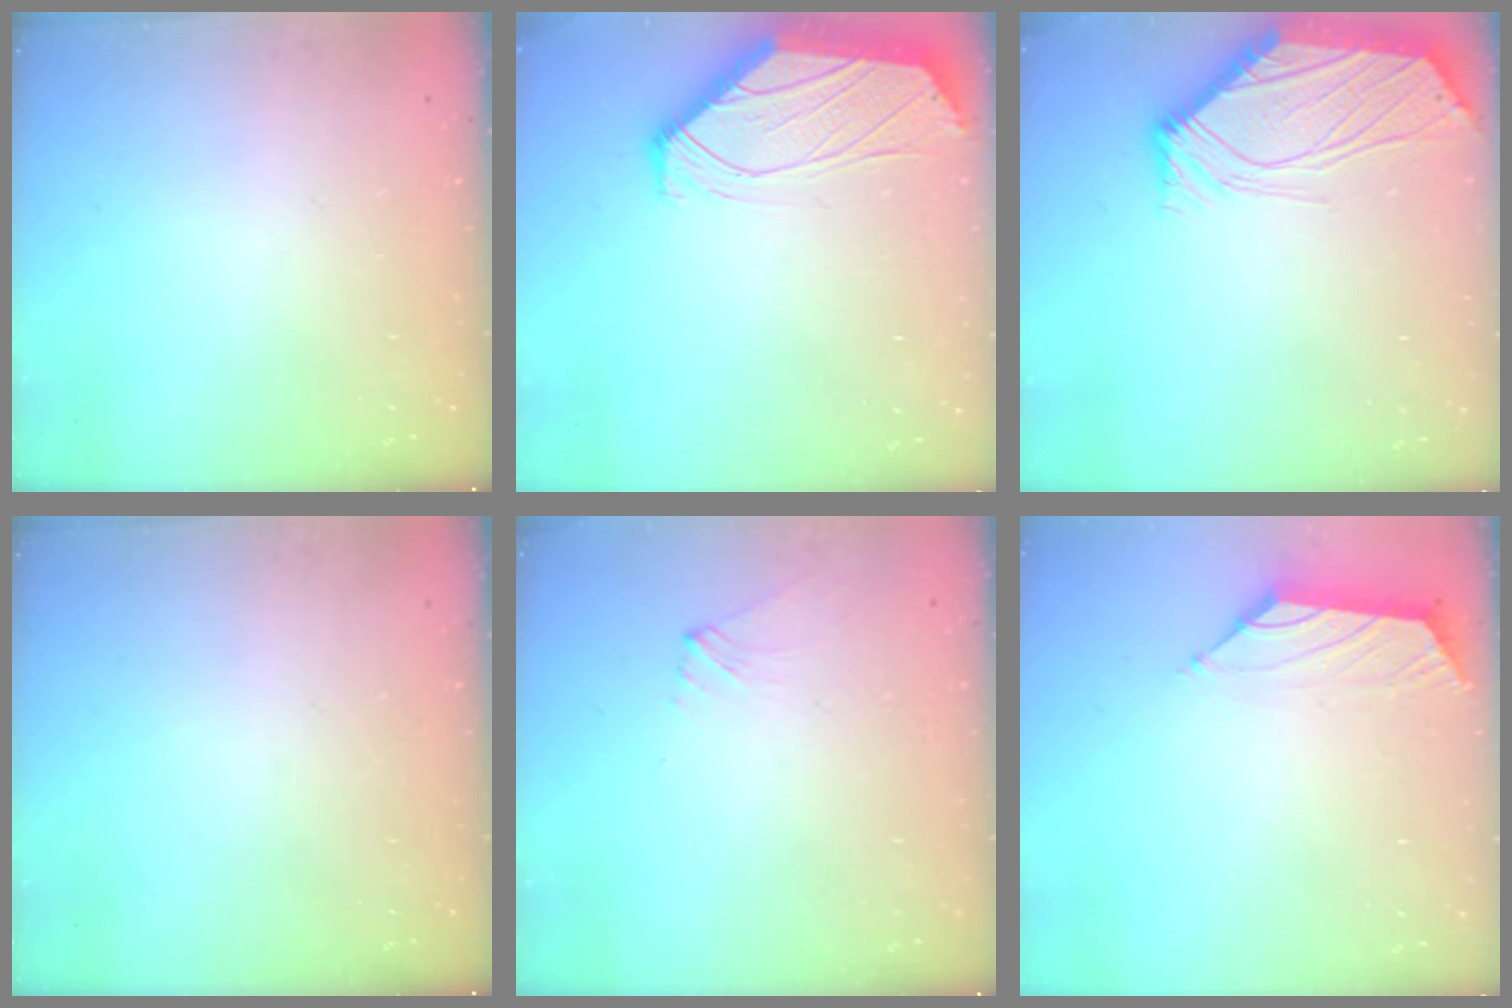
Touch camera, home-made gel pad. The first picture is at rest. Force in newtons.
{"total": 0.6, "press": 0.5, "slide": 0.2}
{"total": 3.1, "press": 3.1, "slide": 0.3}
{"total": 0.0}
{"total": 1.8, "press": 1.8, "slide": 0.3}
{"total": 1.7, "press": 1.6, "slide": 0.6}